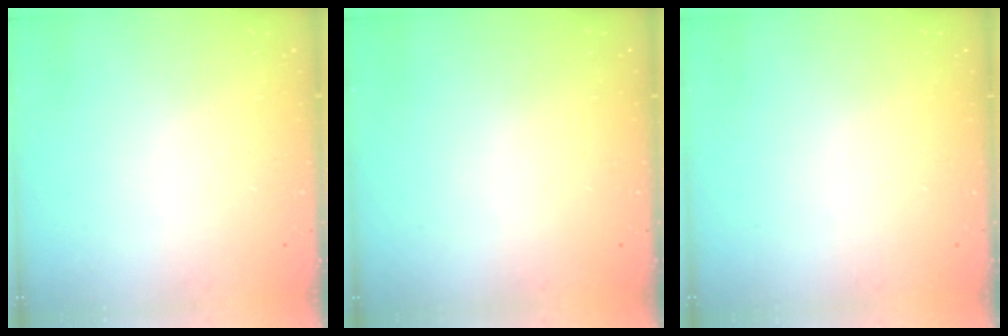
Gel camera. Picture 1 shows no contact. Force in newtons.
{"total": 0.0}
{"total": 0.0}